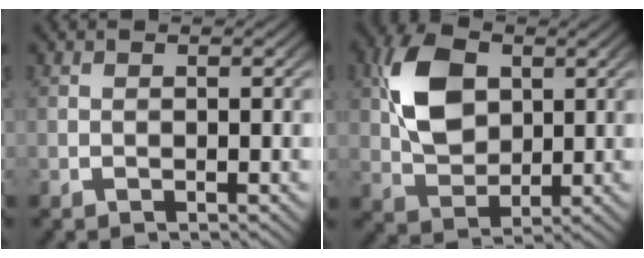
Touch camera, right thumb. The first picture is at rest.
{"total": 8.0, "force": [1.6, 5.4, 5.7], "torque": [-0.126, -0.020, 0.040]}